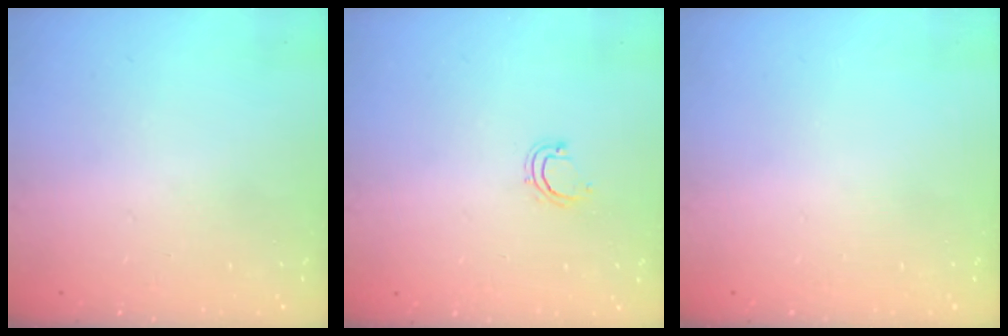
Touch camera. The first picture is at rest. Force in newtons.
{"total": 4.7, "press": 4.6, "slide": 0.9}
{"total": 0.0}